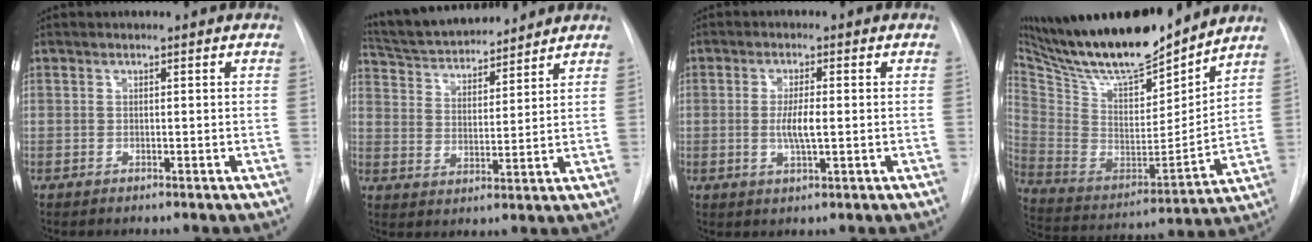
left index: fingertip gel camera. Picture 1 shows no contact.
{"total": 15.1, "force": [13.8, 3.0, 5.2], "torque": [-0.088, 0.022, 0.232]}
{"total": 4.0, "force": [-0.4, 0.6, 3.9], "torque": [-0.076, -0.007, -0.006]}
{"total": 24.3, "force": [21.3, 4.8, 10.7], "torque": [-0.208, -0.017, 0.358]}